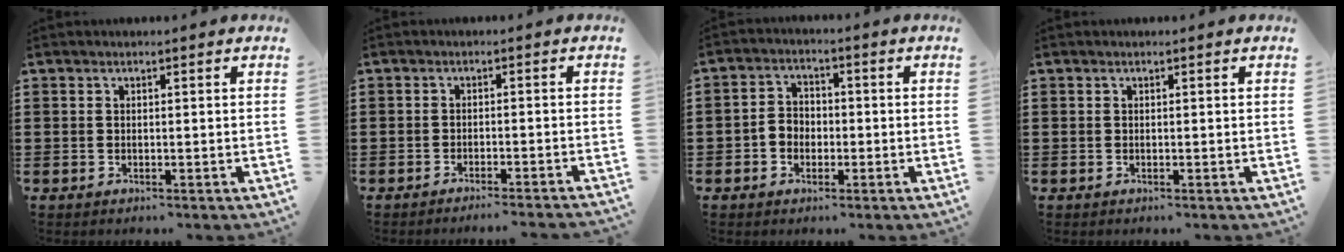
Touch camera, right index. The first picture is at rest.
{"total": 1.8, "force": [-1.7, -0.4, 0.5], "torque": [-0.009, 0.003, -0.034]}
{"total": 3.0, "force": [-1.1, 2.6, 1.2], "torque": [-0.028, 0.010, -0.024]}
{"total": 0.0}